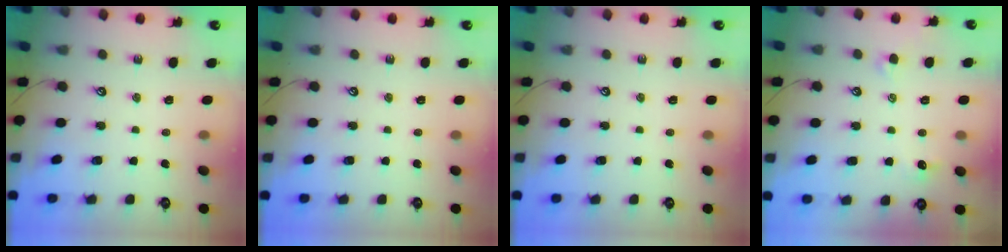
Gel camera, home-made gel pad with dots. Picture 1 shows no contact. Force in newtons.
{"total": 0.0}
{"total": 0.0}
{"total": 1.0, "press": 0.8, "slide": 0.7}